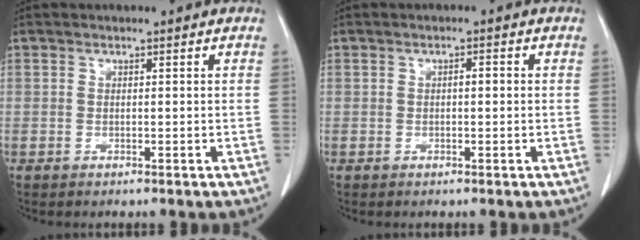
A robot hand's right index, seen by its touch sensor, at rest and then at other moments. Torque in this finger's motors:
{"motor_torque": [0.16, -0.04, 0.01, 0.01]}